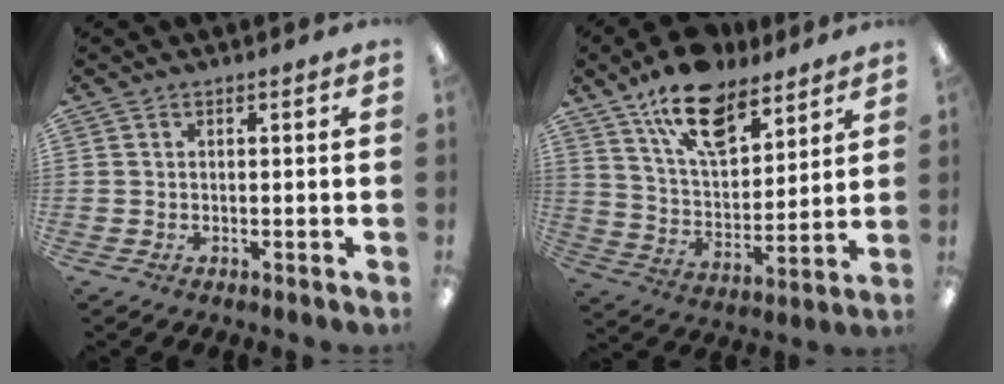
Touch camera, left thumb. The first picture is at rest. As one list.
[{"total": 16.2, "force": [11.6, 7.6, 8.4], "torque": [-0.139, -0.057, 0.206]}]